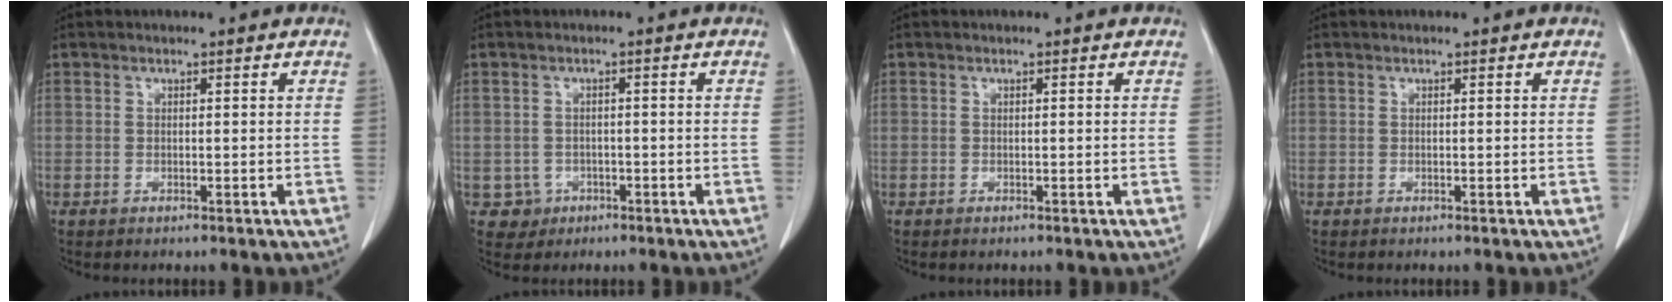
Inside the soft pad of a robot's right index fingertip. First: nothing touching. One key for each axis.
{"total": 3.2, "fx": -1.0, "fy": 3.0, "fz": -0.2, "tx": 0.012, "ty": 0.013, "tz": -0.012}
{"total": 0.0}
{"total": 0.0}